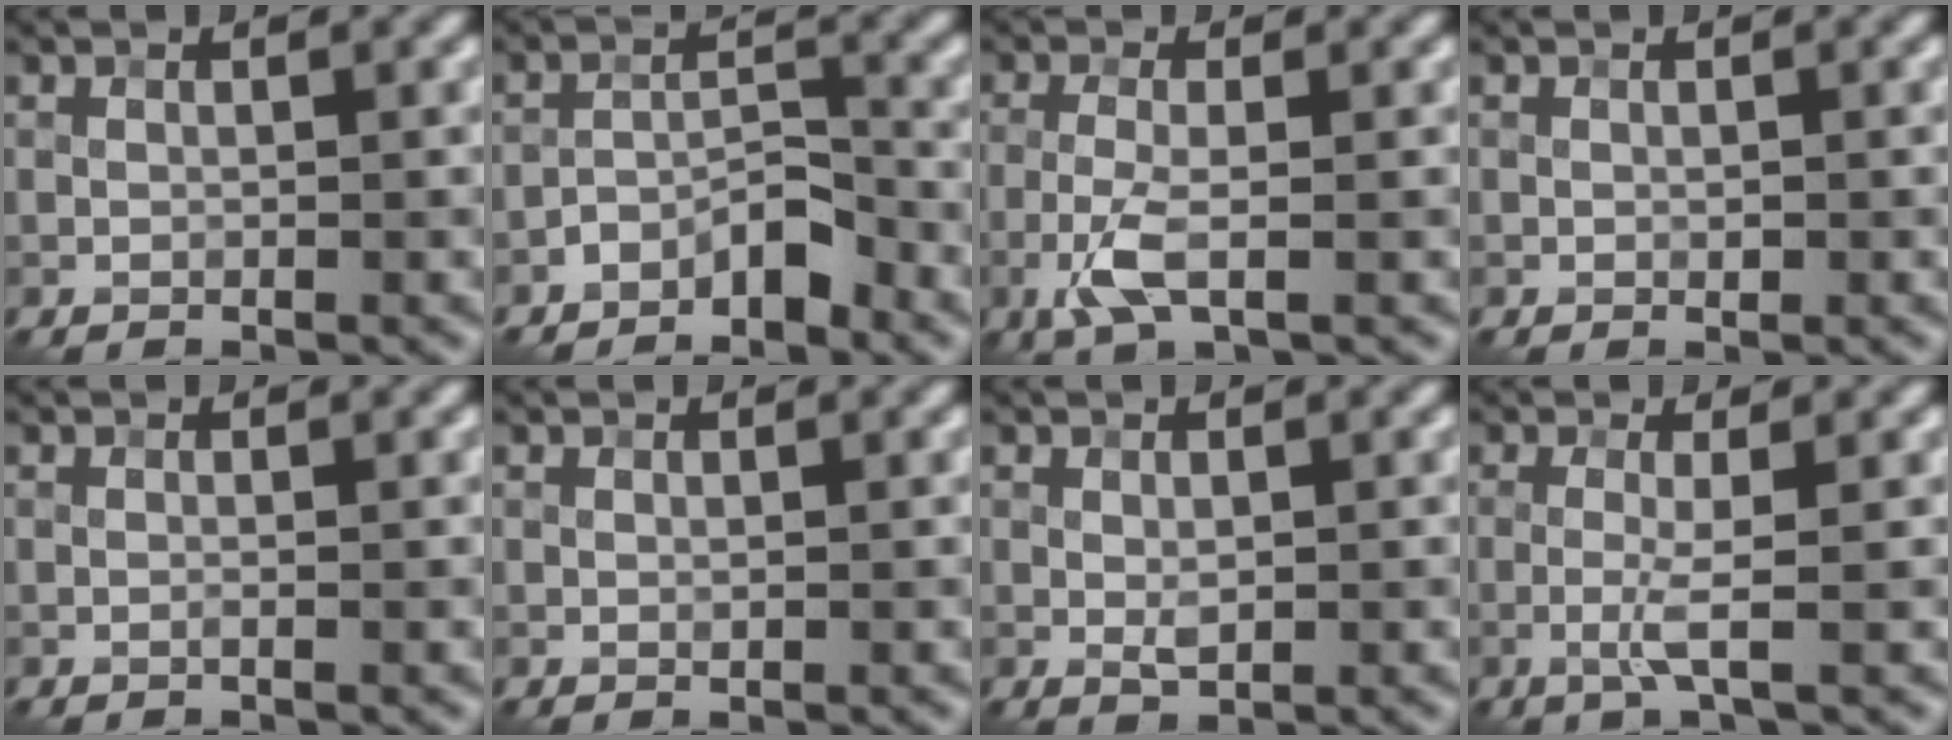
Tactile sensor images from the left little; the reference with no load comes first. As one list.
[{"total": 3.3, "force": [-2.5, 1.3, 1.7], "torque": [-0.026, 0.014, -0.050]}, {"total": 3.4, "force": [-1.3, 1.0, 3.0], "torque": [-0.073, -0.001, -0.032]}, {"total": 0.5, "force": [-0.1, 0.3, 0.4], "torque": [-0.006, 0.000, 0.000]}, {"total": 0.0}, {"total": 0.0}, {"total": 1.3, "force": [0.0, 0.7, 1.0], "torque": [-0.020, -0.001, 0.001]}, {"total": 2.2, "force": [-0.6, 0.1, 2.1], "torque": [-0.049, -0.002, -0.017]}]